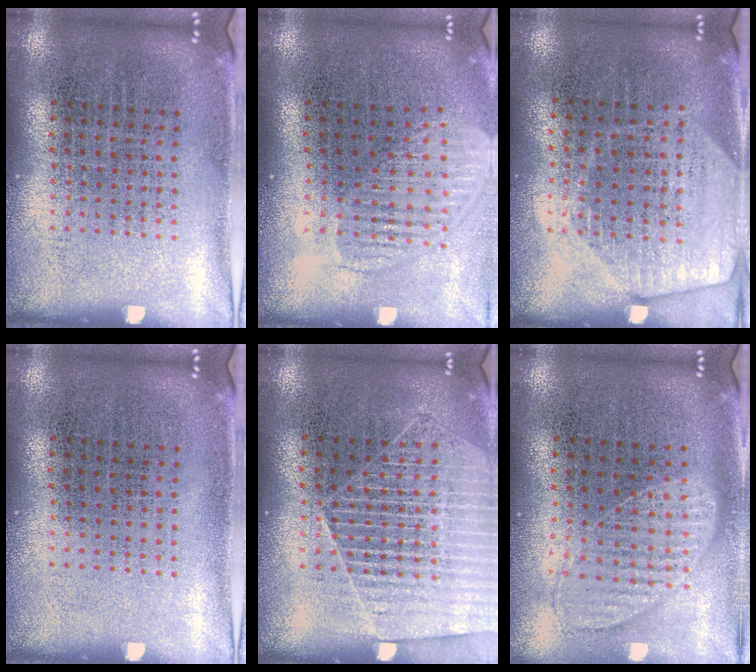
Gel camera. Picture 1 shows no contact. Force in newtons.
{"total": 1.6, "press": 1.5, "slide": 0.8}
{"total": 1.7, "press": 1.6, "slide": 0.7}
{"total": 0.0}
{"total": 1.4, "press": 1.3, "slide": 0.5}
{"total": 1.0, "press": 1.0, "slide": 0.1}